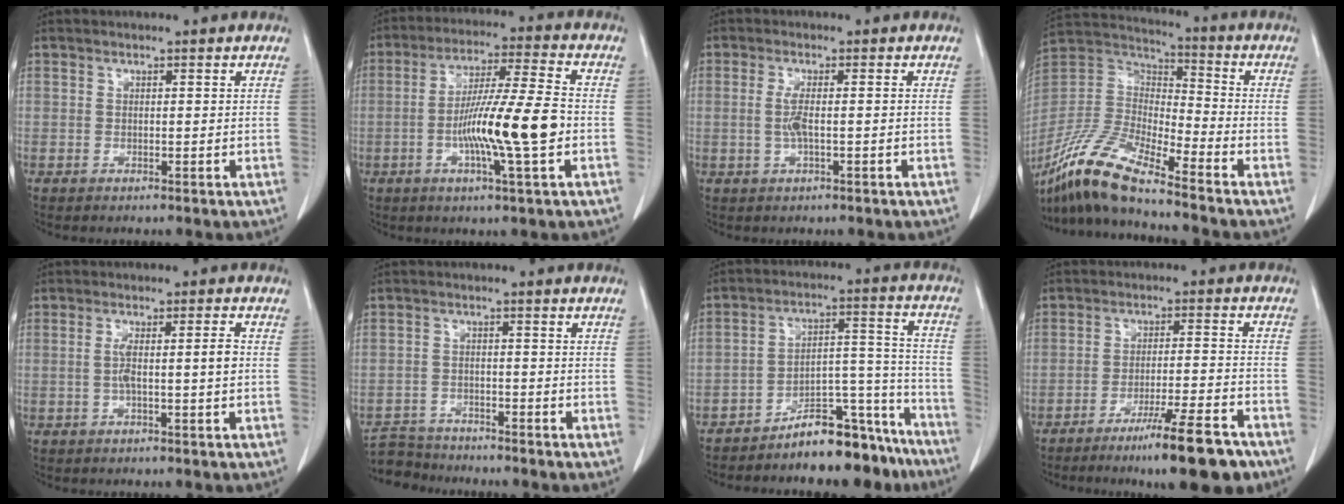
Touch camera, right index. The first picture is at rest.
{"total": 13.0, "force": [-2.7, 0.0, 12.7], "torque": [-0.230, -0.005, -0.051]}
{"total": 2.8, "force": [-0.3, 0.3, 2.7], "torque": [-0.062, -0.002, -0.006]}
{"total": 14.7, "force": [-12.0, 1.7, 8.3], "torque": [-0.177, -0.007, -0.234]}
{"total": 4.5, "force": [-0.3, 0.1, 4.4], "torque": [-0.082, 0.008, -0.004]}
{"total": 5.7, "force": [-5.3, 1.9, -0.1], "torque": [0.005, -0.009, -0.094]}
{"total": 13.5, "force": [-11.8, 4.2, 4.9], "torque": [-0.038, 0.081, -0.186]}
{"total": 12.5, "force": [-8.9, 0.9, 8.7], "torque": [-0.123, -0.012, -0.138]}